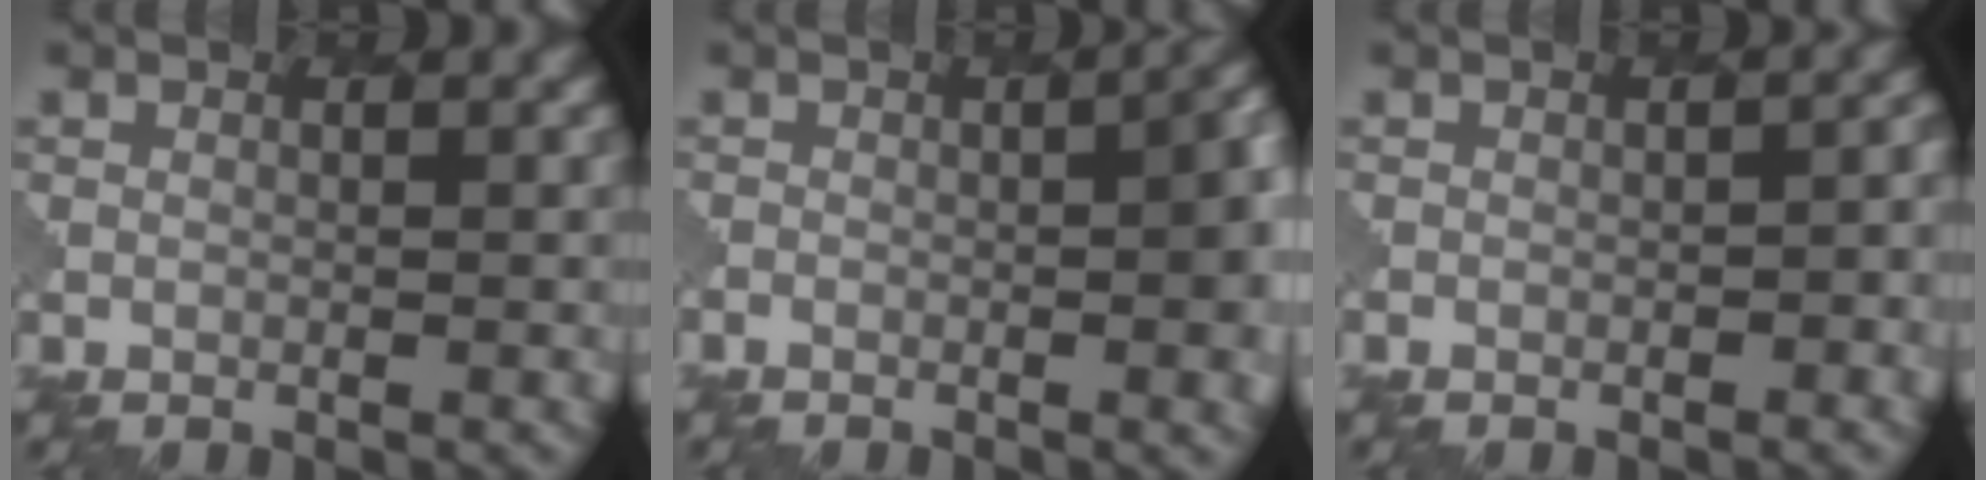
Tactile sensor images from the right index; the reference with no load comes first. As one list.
[{"total": 7.0, "force": [-1.0, 2.6, 6.5], "torque": [-0.058, 0.007, -0.019]}, {"total": 2.9, "force": [-1.4, 1.1, 2.2], "torque": [-0.019, 0.005, -0.009]}]